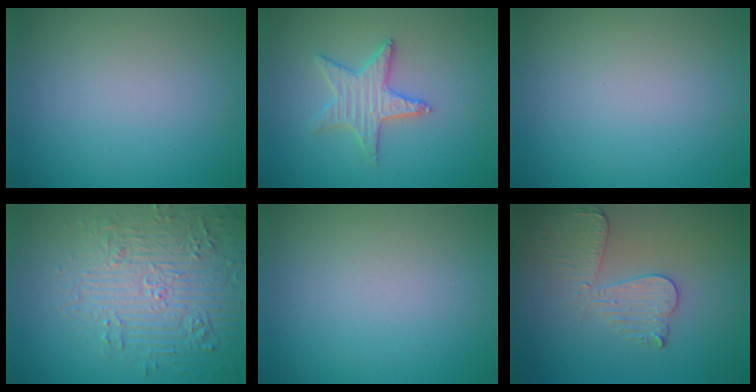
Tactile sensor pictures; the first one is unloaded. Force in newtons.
{"total": 3.0, "press": 3.0, "slide": 0.1}
{"total": 0.0}
{"total": 7.0, "press": 6.9, "slide": 1.6}
{"total": 0.0}
{"total": 3.3, "press": 2.9, "slide": 1.4}